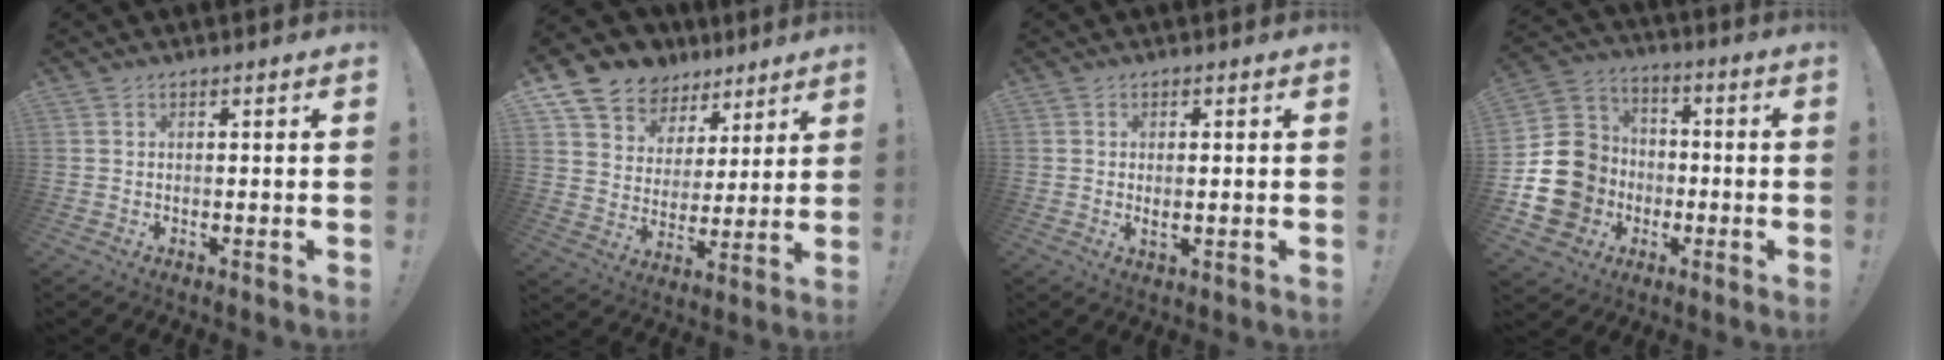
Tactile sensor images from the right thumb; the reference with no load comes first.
{"total": 10.3, "force": [7.4, 7.1, 1.5], "torque": [-0.039, -0.061, 0.145]}
{"total": 2.2, "force": [0.3, 0.5, 2.1], "torque": [-0.029, -0.006, 0.005]}
{"total": 19.1, "force": [-4.1, 16.9, 8.0], "torque": [-0.142, 0.033, -0.037]}